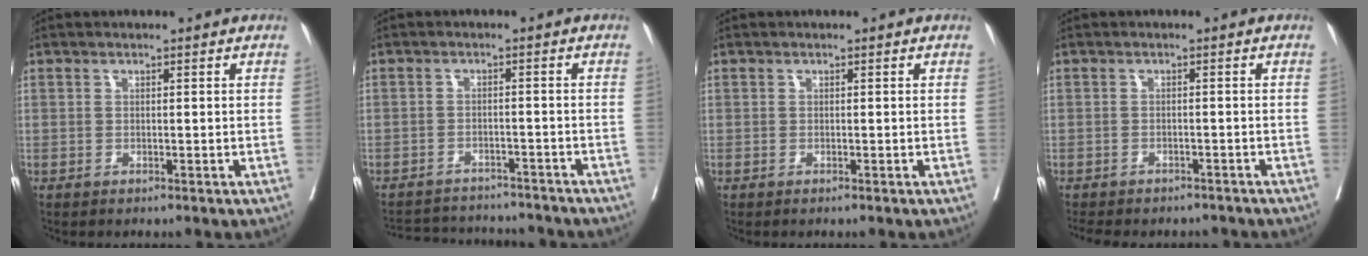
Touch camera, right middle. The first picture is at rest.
{"total": 13.5, "force": [-12.7, 3.2, 3.5], "torque": [-0.069, 0.005, -0.160]}
{"total": 0.0}
{"total": 9.3, "force": [-8.2, 3.2, 2.9], "torque": [-0.053, -0.001, -0.102]}